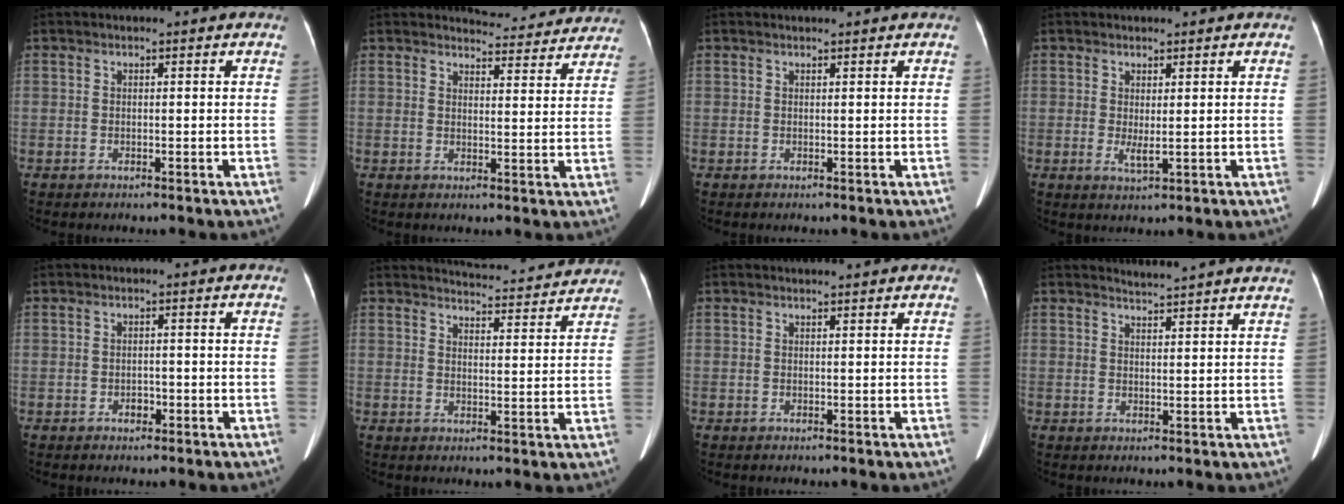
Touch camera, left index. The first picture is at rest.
{"total": 10.5, "force": [10.3, 2.2, 0.8], "torque": [0.010, -0.010, 0.107]}
{"total": 2.1, "force": [1.9, 0.0, 0.7], "torque": [-0.009, 0.017, 0.029]}
{"total": 2.2, "force": [0.6, 0.4, 2.1], "torque": [-0.041, -0.002, 0.017]}
{"total": 1.1, "force": [-0.6, 0.8, 0.5], "torque": [-0.009, 0.003, -0.006]}
{"total": 14.6, "force": [14.2, 1.9, 2.8], "torque": [-0.025, -0.010, 0.162]}
{"total": 3.1, "force": [3.0, 0.1, 1.0], "torque": [-0.014, 0.020, 0.039]}
{"total": 7.3, "force": [7.1, -0.9, 1.5], "torque": [-0.025, -0.001, 0.078]}